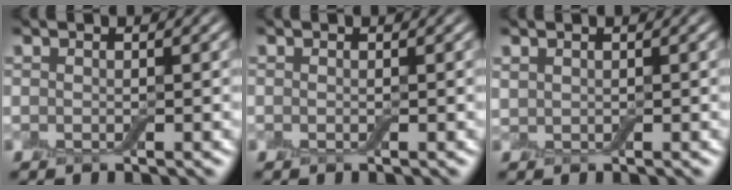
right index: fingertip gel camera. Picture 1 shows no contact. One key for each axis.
{"total": 0.0}
{"total": 0.6, "fx": 0.5, "fy": 0.3, "fz": 0.2, "tx": -0.007, "ty": 0.002, "tz": 0.014}